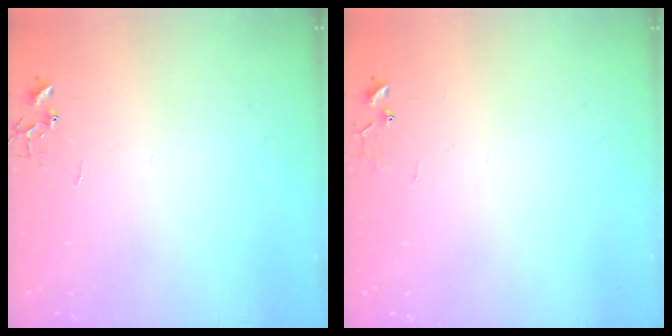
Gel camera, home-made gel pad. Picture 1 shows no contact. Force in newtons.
{"total": 6.6, "press": 6.6, "slide": 0.5}